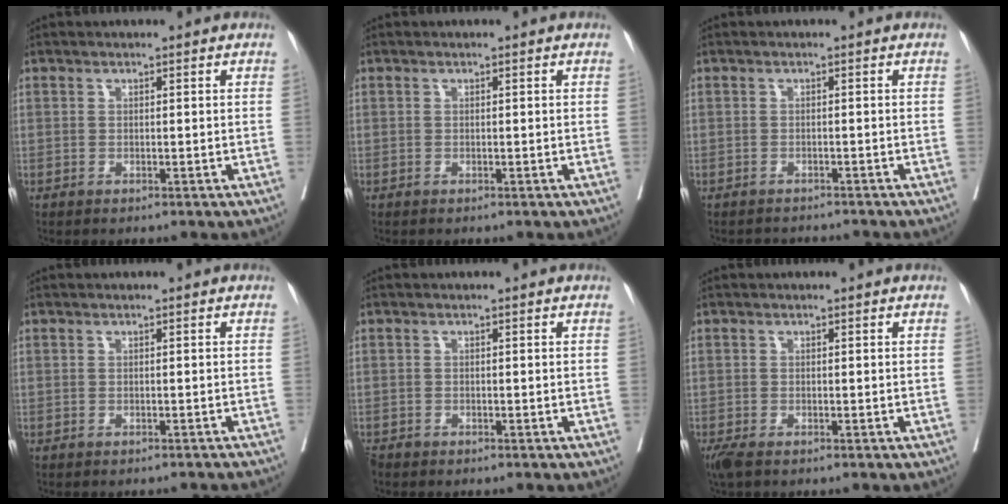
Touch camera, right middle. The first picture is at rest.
{"total": 0.0}
{"total": 3.2, "force": [-3.2, 0.4, 0.1], "torque": [0.006, -0.006, -0.042]}
{"total": 2.8, "force": [-2.8, 0.2, 0.5], "torque": [-0.011, -0.010, -0.029]}
{"total": 1.3, "force": [-1.1, 0.6, 0.3], "torque": [-0.008, -0.002, -0.020]}
{"total": 2.5, "force": [-1.8, 0.8, 1.5], "torque": [-0.036, -0.012, -0.032]}